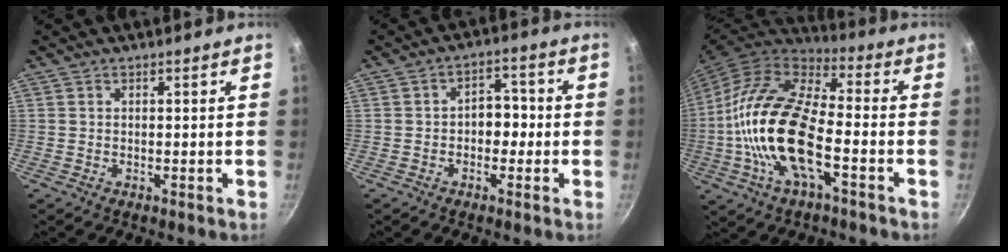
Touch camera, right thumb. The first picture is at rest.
{"total": 5.2, "force": [-0.8, 3.7, 3.5], "torque": [-0.021, 0.023, -0.022]}
{"total": 20.6, "force": [-4.4, 9.0, 18.0], "torque": [-0.370, 0.028, -0.082]}